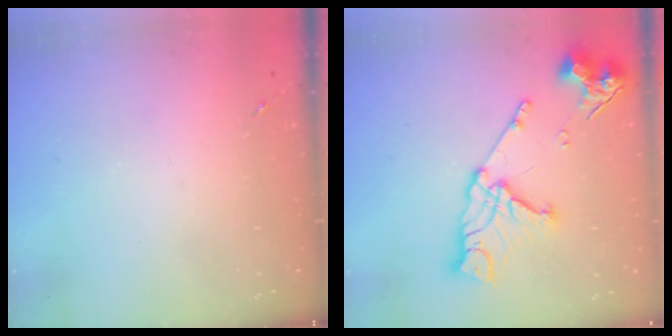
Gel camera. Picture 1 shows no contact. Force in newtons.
{"total": 17.1, "press": 17.0, "slide": 1.9}